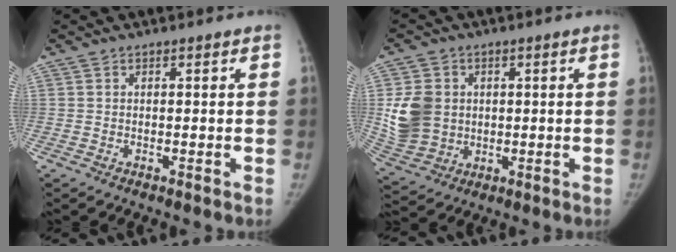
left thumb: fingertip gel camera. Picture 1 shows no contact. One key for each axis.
{"total": 10.6, "fx": 1.1, "fy": 8.9, "fz": 5.6, "tx": -0.092, "ty": -0.003, "tz": 0.036}